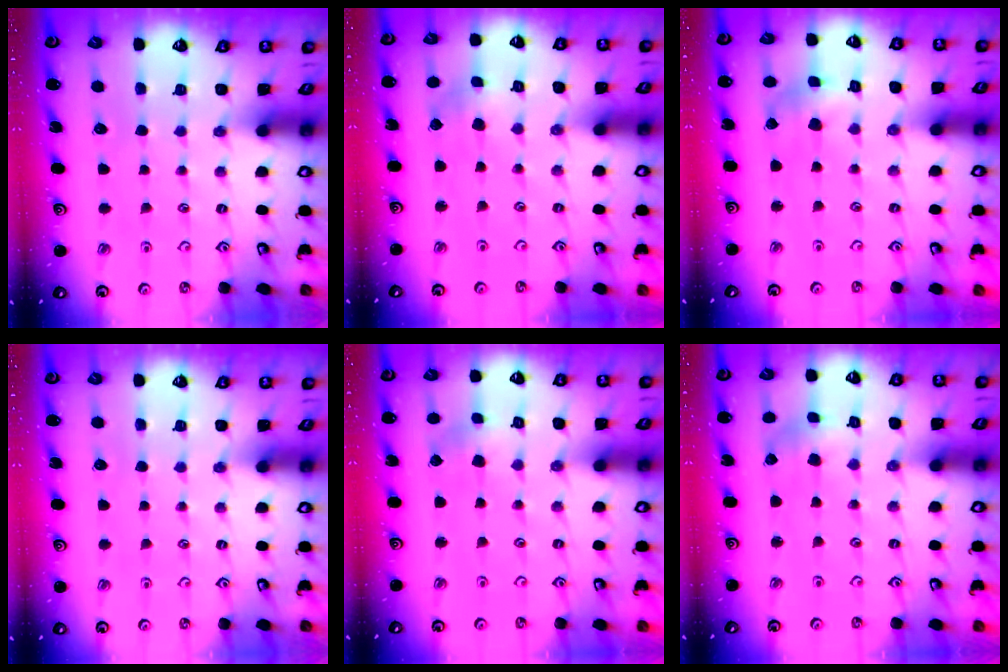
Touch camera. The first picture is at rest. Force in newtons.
{"total": 2.7, "press": 2.7, "slide": 0.1}
{"total": 2.6, "press": 2.6, "slide": 0.5}
{"total": 0.0}
{"total": 2.8, "press": 2.8, "slide": 0.1}
{"total": 2.0, "press": 2.0, "slide": 0.2}